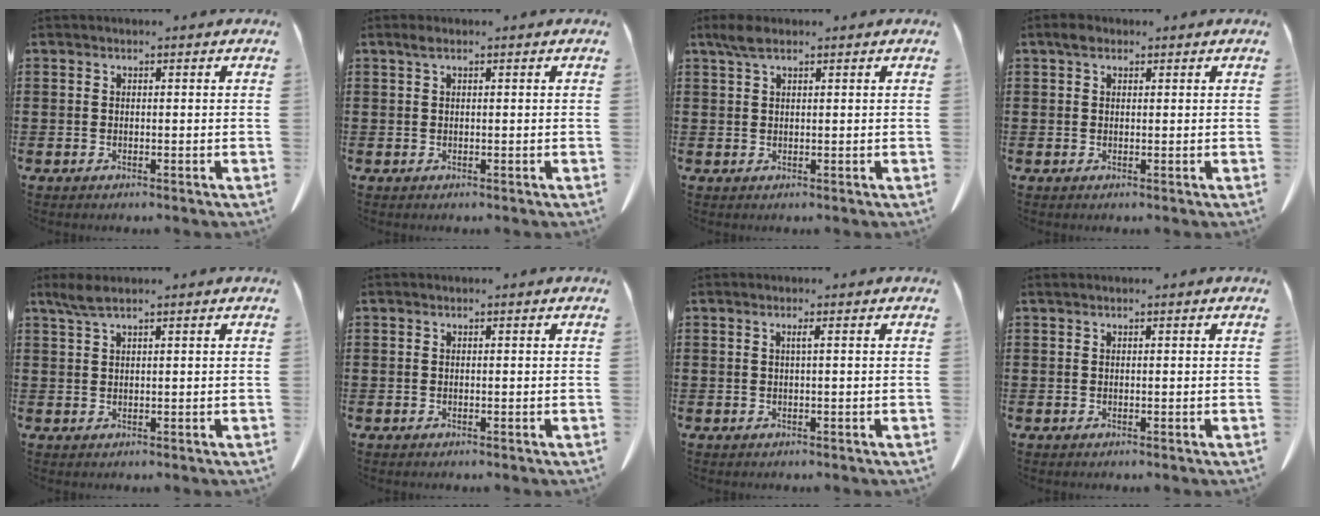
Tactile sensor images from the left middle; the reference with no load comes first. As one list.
[{"total": 1.0, "force": [0.4, 0.2, 0.9], "torque": [-0.018, 0.001, 0.008]}, {"total": 2.7, "force": [1.5, 0.9, 2.1], "torque": [-0.046, 0.003, 0.028]}, {"total": 1.7, "force": [1.0, 1.0, 0.9], "torque": [-0.022, 0.006, 0.018]}, {"total": 2.6, "force": [1.8, 0.3, 1.8], "torque": [-0.040, -0.001, 0.033]}, {"total": 0.0}, {"total": 1.0, "force": [0.2, -0.2, 0.9], "torque": [-0.017, -0.002, 0.003]}, {"total": 0.0}]